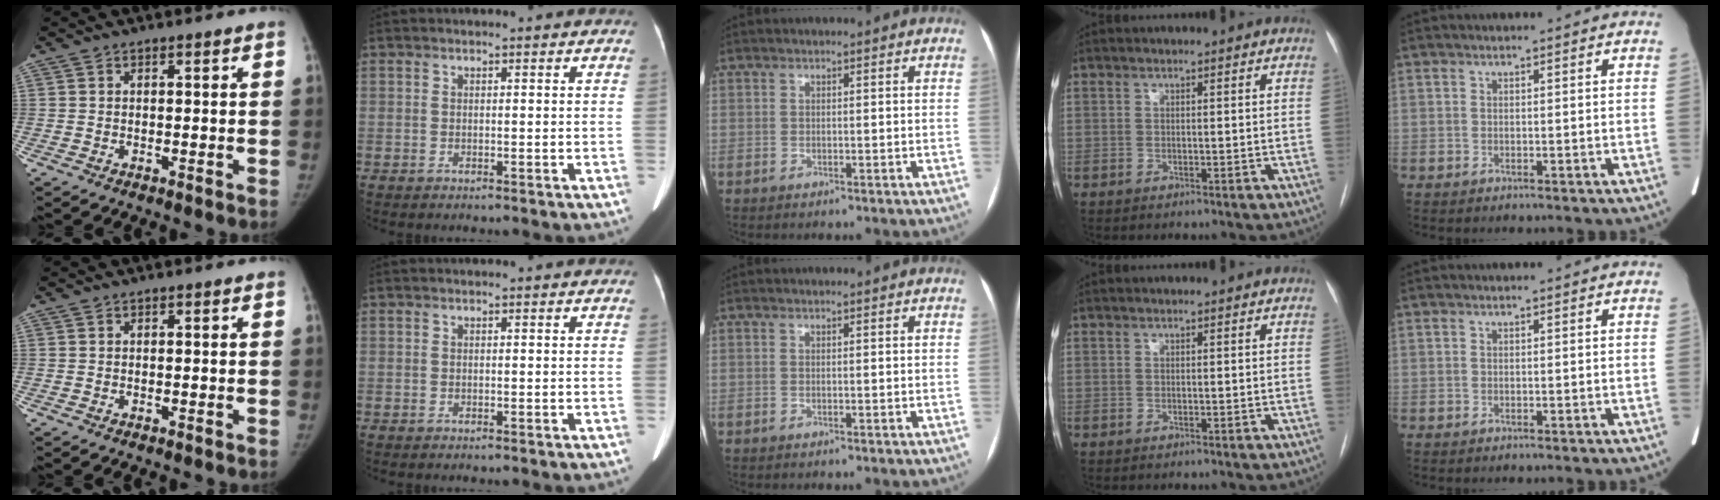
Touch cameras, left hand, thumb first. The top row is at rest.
{}